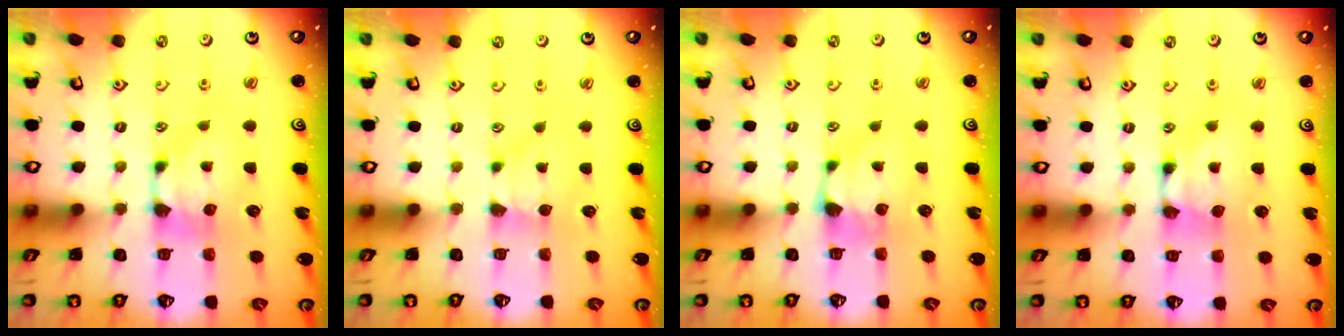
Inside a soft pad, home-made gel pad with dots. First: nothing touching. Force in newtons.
{"total": 1.2, "press": 1.1, "slide": 0.4}
{"total": 1.1, "press": 0.9, "slide": 0.5}
{"total": 1.6, "press": 1.6, "slide": 0.1}